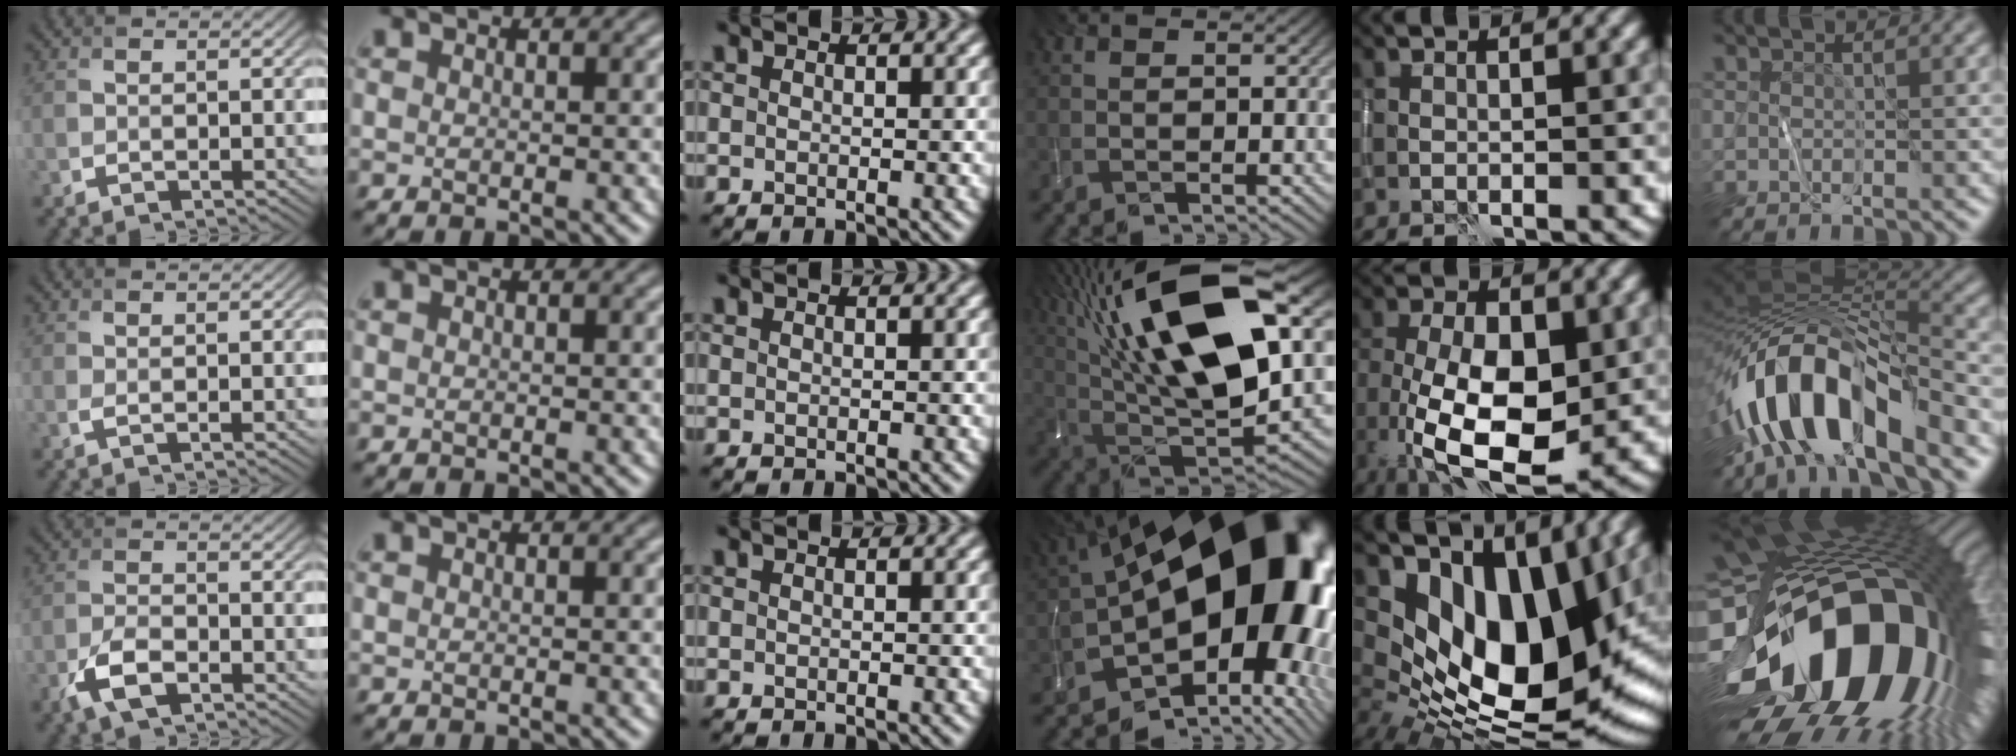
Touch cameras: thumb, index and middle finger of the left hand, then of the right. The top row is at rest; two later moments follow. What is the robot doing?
{"motion": "wipe", "object": "whiteboard"}